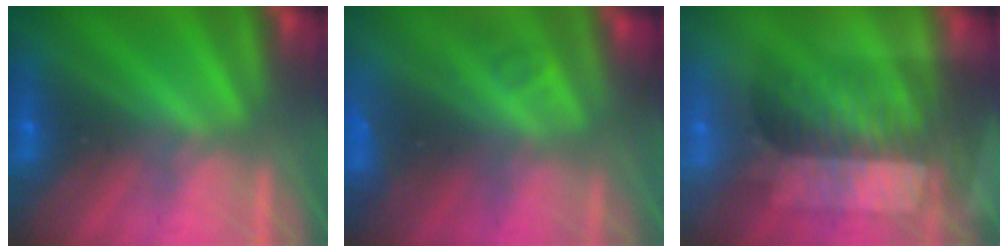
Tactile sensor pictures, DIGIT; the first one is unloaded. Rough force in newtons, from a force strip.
{"total": 4.6}
{"total": 3.3}